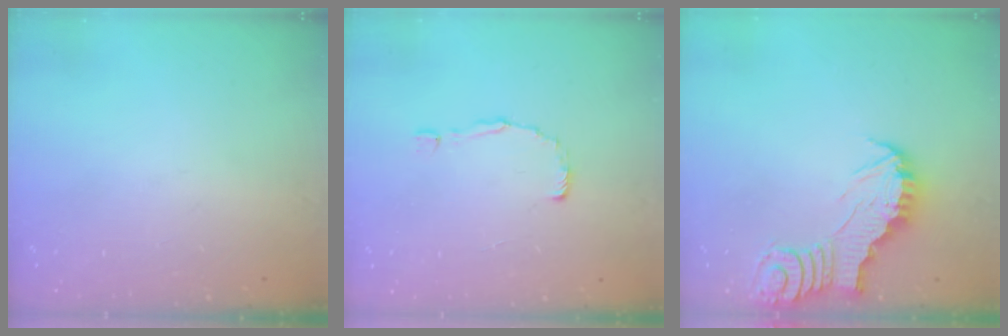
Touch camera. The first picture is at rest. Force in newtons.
{"total": 2.0, "press": 2.0, "slide": 0.1}
{"total": 2.6, "press": 2.6, "slide": 0.2}